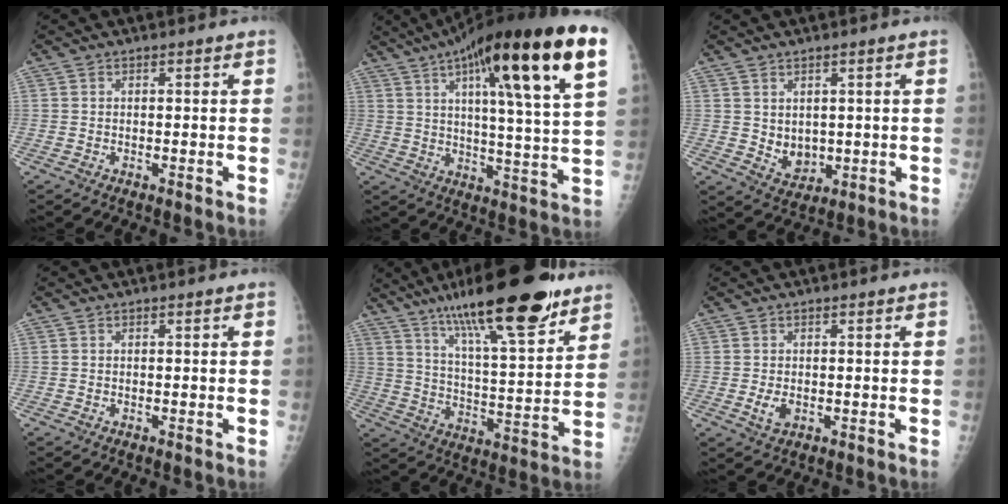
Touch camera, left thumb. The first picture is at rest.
{"total": 27.8, "force": [12.4, 5.3, 24.3], "torque": [-0.367, -0.008, 0.185]}
{"total": 4.7, "force": [0.7, 3.8, 2.8], "torque": [-0.028, -0.015, 0.029]}
{"total": 0.0}
{"total": 23.9, "force": [15.7, 5.6, 17.1], "torque": [-0.260, -0.055, 0.254]}
{"total": 2.7, "force": [-0.3, 1.7, 2.0], "torque": [-0.037, -0.005, -0.002]}